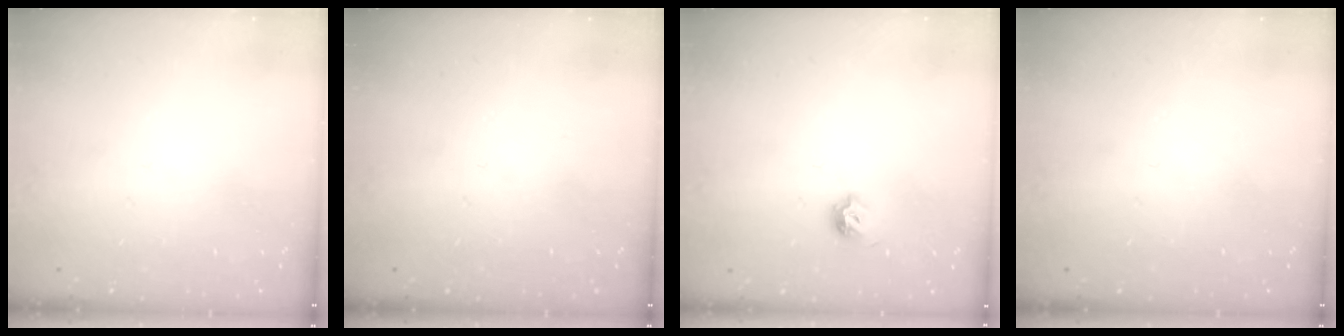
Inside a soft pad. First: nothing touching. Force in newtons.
{"total": 0.0}
{"total": 4.4, "press": 4.3, "slide": 0.9}
{"total": 0.0}